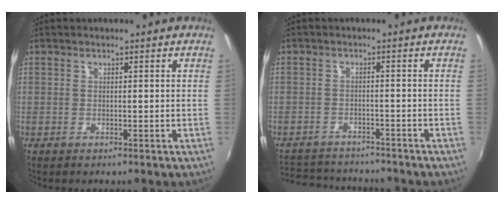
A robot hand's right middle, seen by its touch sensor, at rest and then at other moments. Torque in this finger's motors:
{"motor_torque": [0.36, -1.40, -0.03, 0.00]}